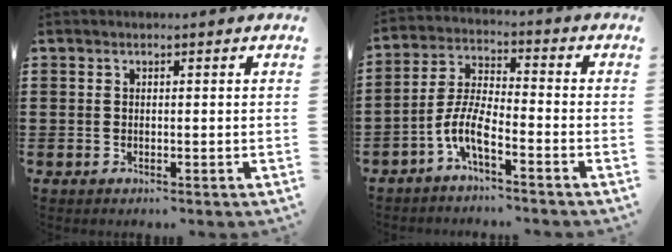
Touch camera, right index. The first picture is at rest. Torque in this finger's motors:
{"motor_torque": [1.47, 0.66, 0.19, 0.17]}